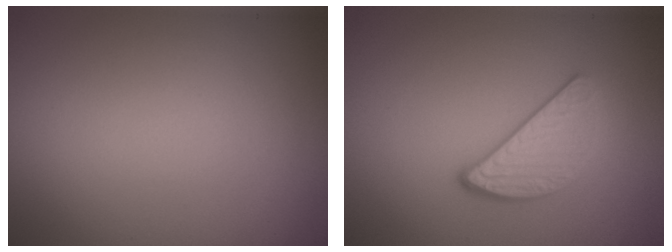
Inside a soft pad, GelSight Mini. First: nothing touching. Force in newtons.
{"total": 3.1, "press": 2.4, "slide": 1.9}